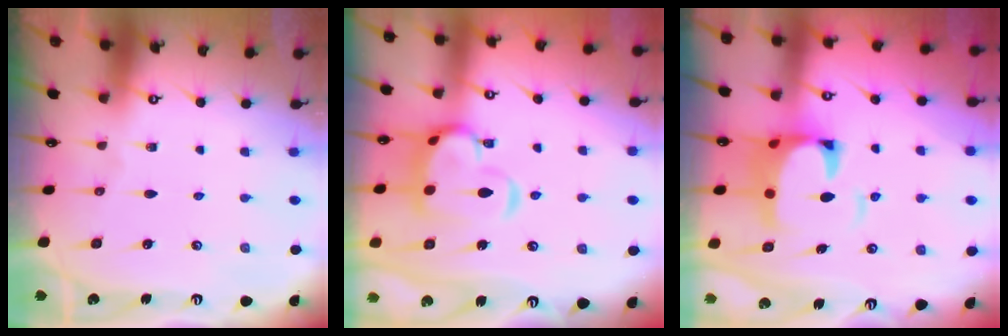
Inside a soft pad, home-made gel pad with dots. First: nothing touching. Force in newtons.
{"total": 8.3, "press": 8.1, "slide": 1.6}
{"total": 5.1, "press": 4.9, "slide": 1.5}